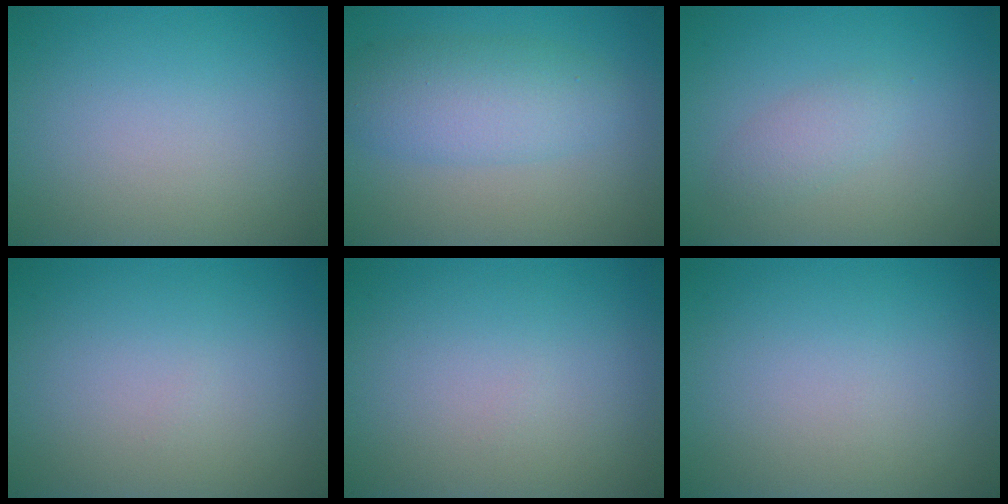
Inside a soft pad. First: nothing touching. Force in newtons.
{"total": 4.6, "press": 4.6, "slide": 0.1}
{"total": 1.7, "press": 1.6, "slide": 0.1}
{"total": 0.0}
{"total": 0.0}
{"total": 0.0}